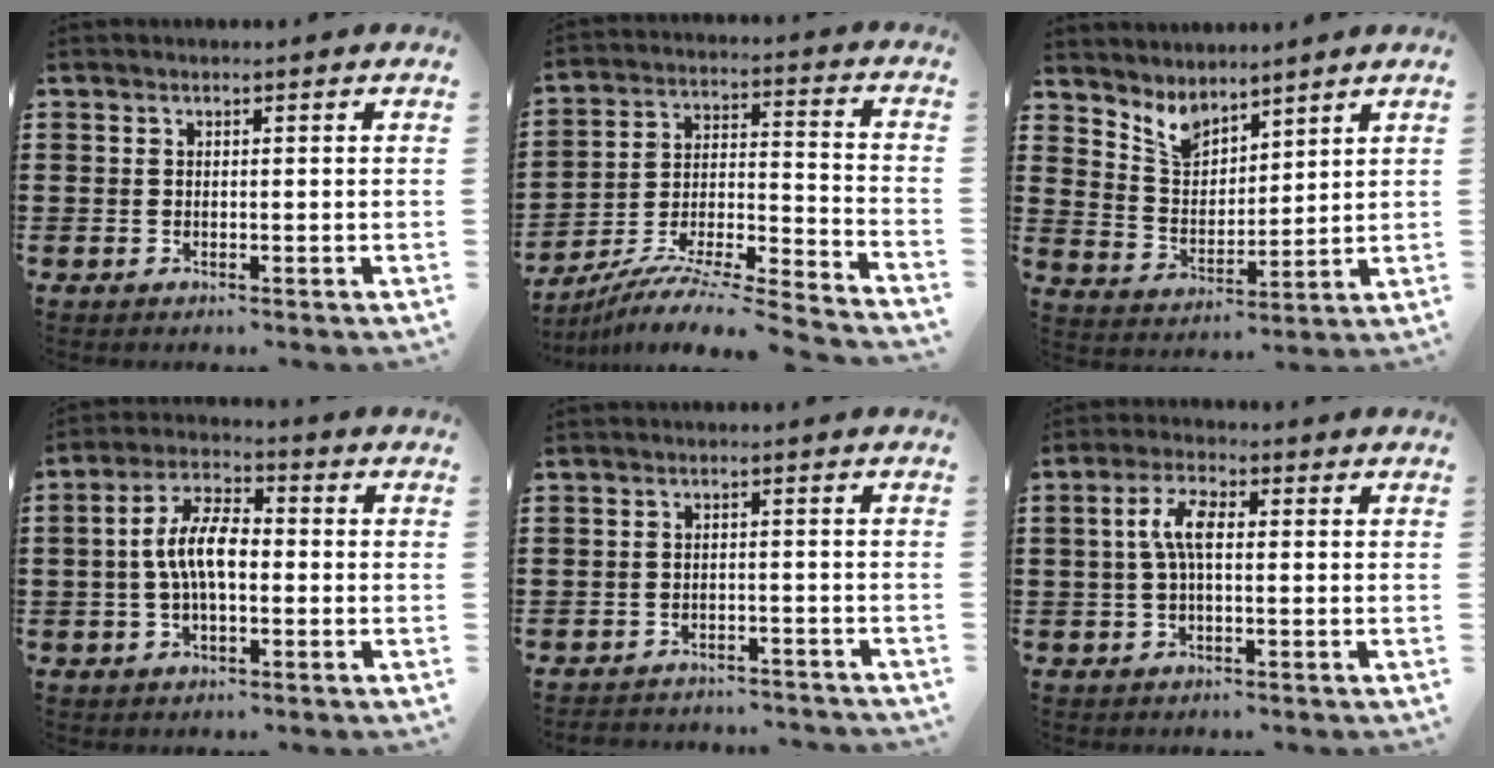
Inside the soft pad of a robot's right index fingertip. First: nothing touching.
{"total": 8.0, "force": [-7.4, 0.0, 3.0], "torque": [-0.048, -0.001, -0.151]}
{"total": 5.4, "force": [4.7, 2.2, 1.4], "torque": [-0.048, -0.013, 0.088]}
{"total": 7.8, "force": [-0.5, 3.5, 7.0], "torque": [-0.152, 0.002, -0.016]}
{"total": 2.3, "force": [-2.3, 0.3, -0.1], "torque": [-0.007, 0.001, -0.049]}
{"total": 5.2, "force": [0.3, 1.9, 4.8], "torque": [-0.107, 0.004, -0.001]}